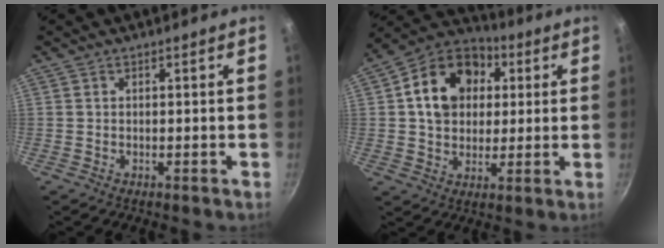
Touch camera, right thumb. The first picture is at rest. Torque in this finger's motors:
{"motor_torque": [0.74, 2.78, 0.87, -0.40, 0.32]}